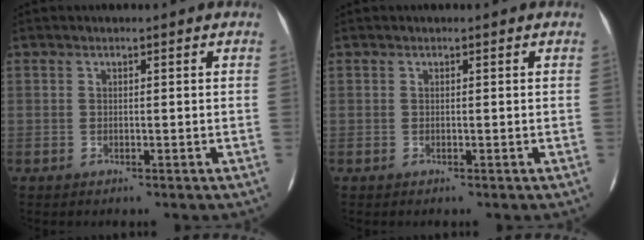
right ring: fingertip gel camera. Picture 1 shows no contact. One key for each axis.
{"total": 0.0}